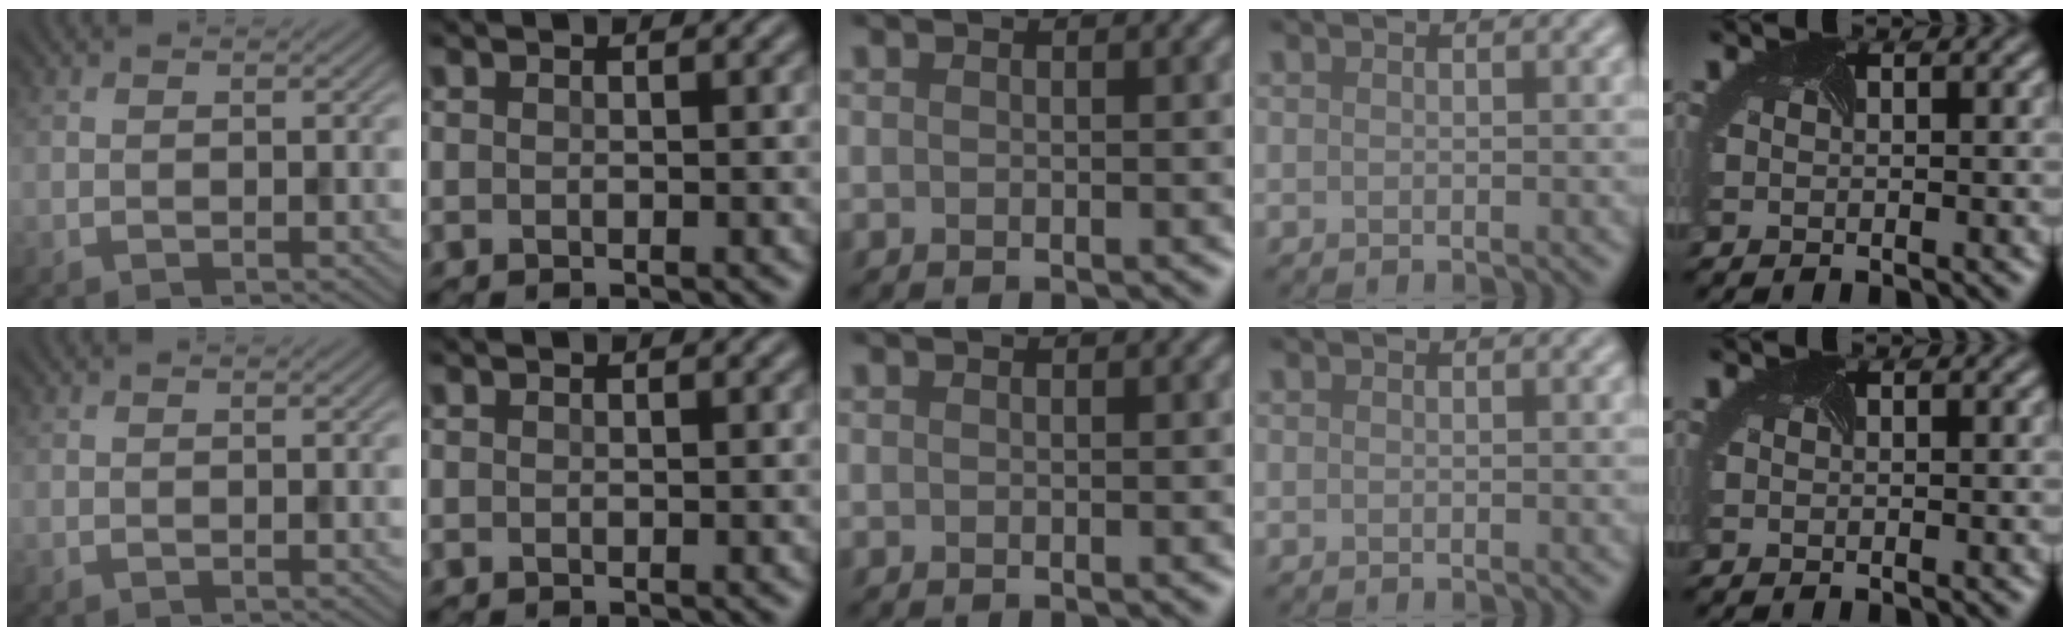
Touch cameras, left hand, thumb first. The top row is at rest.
{}